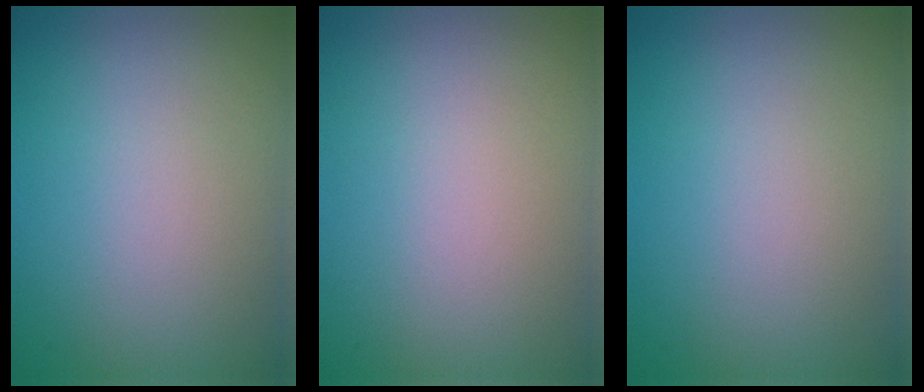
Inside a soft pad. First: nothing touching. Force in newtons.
{"total": 0.0}
{"total": 0.0}